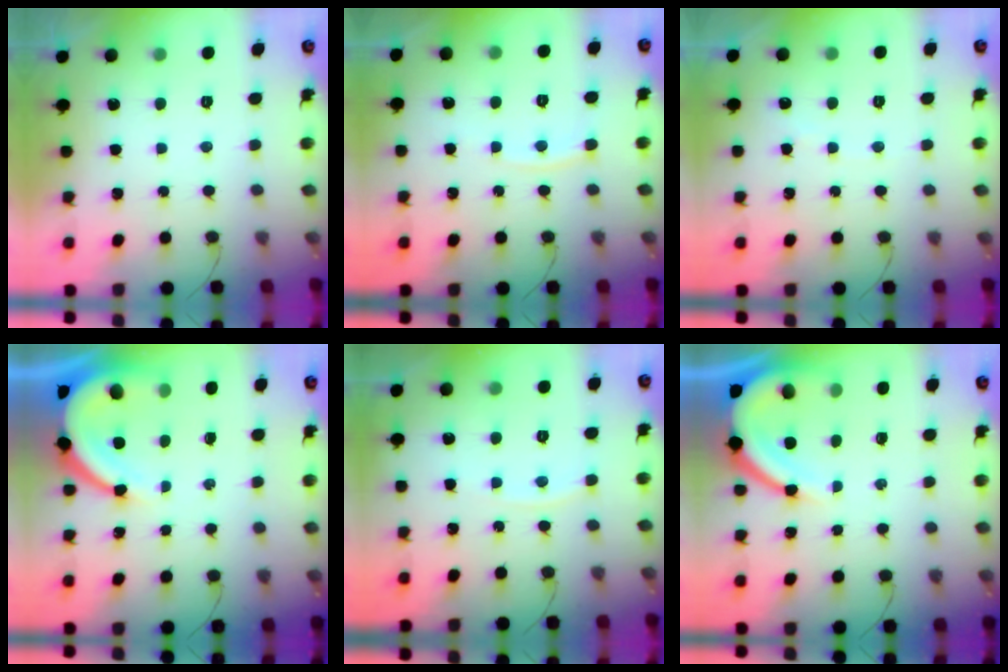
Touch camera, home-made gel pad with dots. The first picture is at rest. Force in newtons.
{"total": 3.9, "press": 3.9, "slide": 0.3}
{"total": 2.9, "press": 2.9, "slide": 0.5}
{"total": 10.2, "press": 10.1, "slide": 1.1}
{"total": 3.5, "press": 3.5, "slide": 0.4}
{"total": 11.3, "press": 11.2, "slide": 0.8}